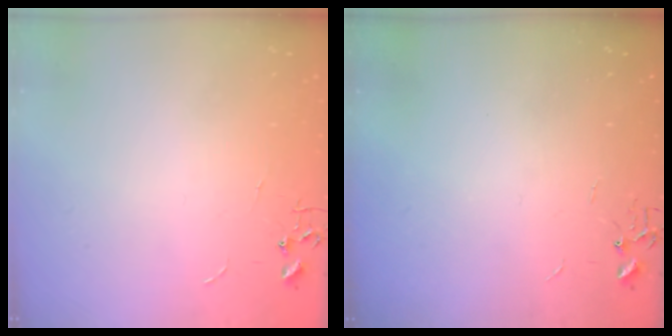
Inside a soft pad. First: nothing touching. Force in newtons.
{"total": 0.0}